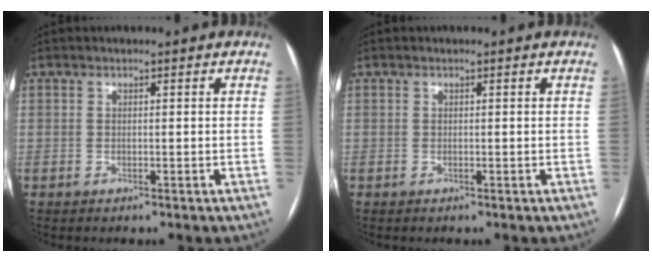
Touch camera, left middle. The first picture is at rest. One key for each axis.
{"total": 0.0}